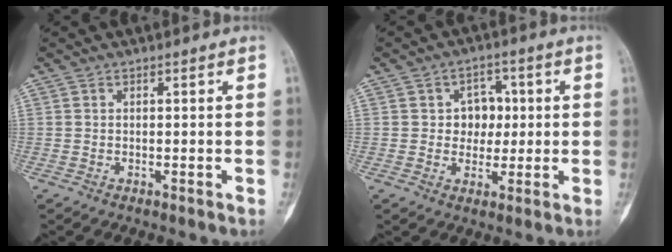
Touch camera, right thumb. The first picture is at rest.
{"total": 7.9, "force": [0.8, 6.5, 4.3], "torque": [-0.011, 0.008, 0.008]}